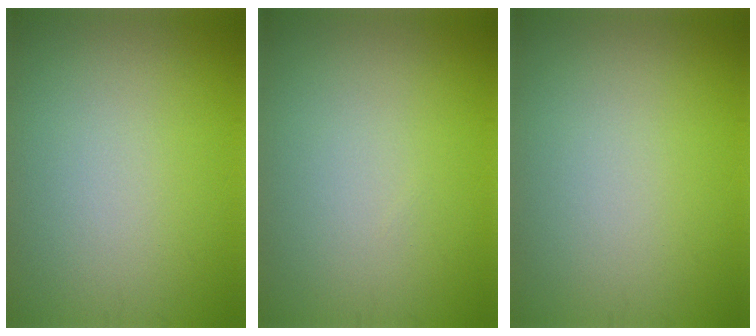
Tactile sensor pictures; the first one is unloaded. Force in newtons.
{"total": 0.0}
{"total": 0.0}